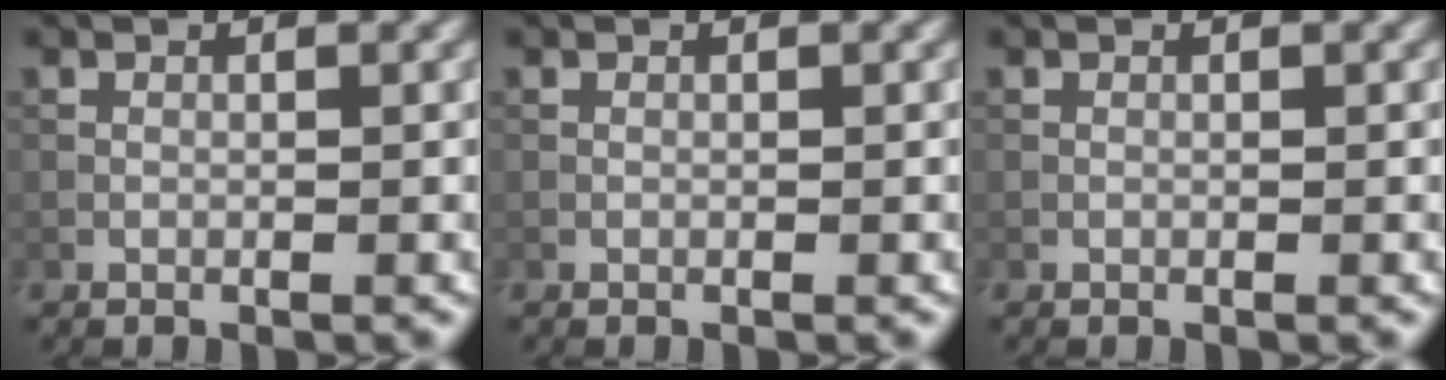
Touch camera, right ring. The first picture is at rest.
{"total": 0.0}
{"total": 0.0}